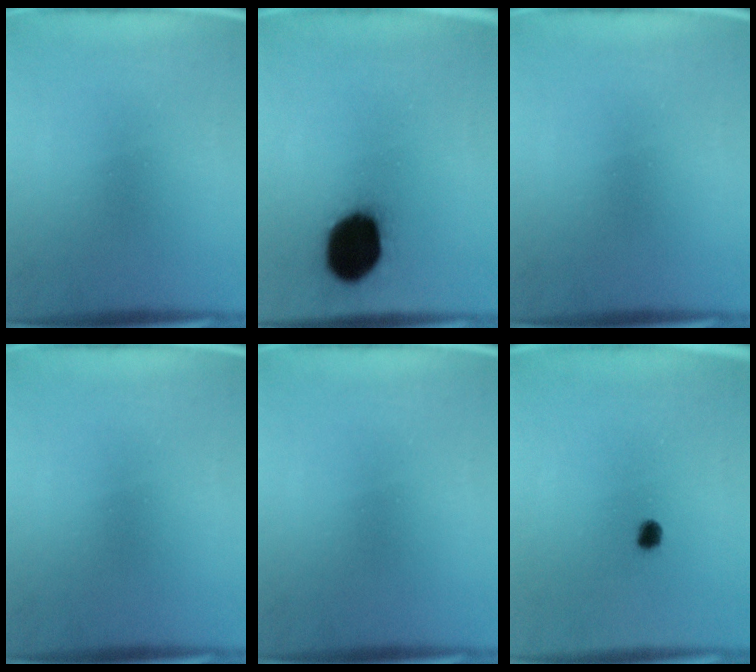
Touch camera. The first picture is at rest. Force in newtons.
{"total": 16.9}
{"total": 0.0}
{"total": 0.0}
{"total": 0.0}
{"total": 1.9}